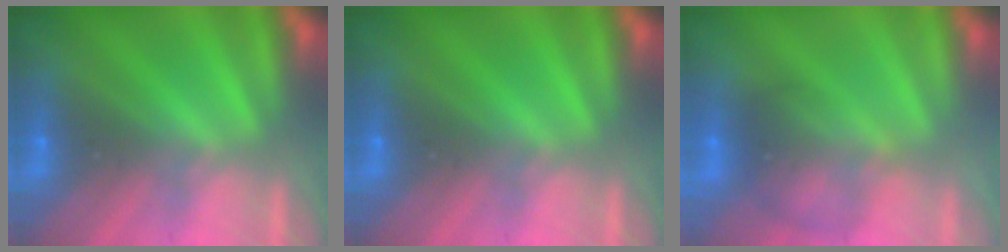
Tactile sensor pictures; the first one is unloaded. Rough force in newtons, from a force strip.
{"total": 0.0}
{"total": 2.0}